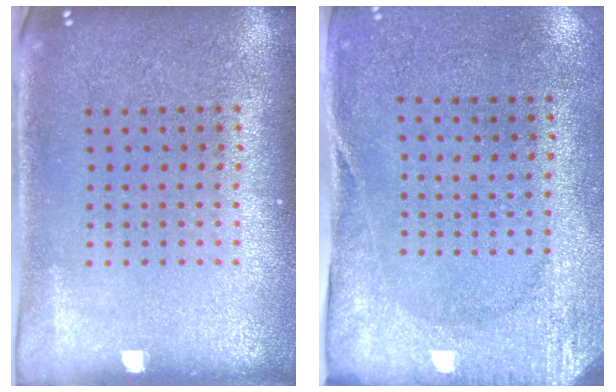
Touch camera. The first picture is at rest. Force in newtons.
{"total": 2.7, "press": 2.1, "slide": 1.7}